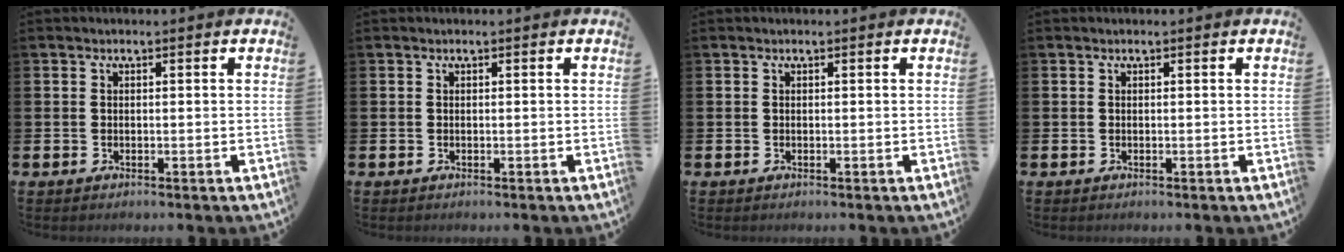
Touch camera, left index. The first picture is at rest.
{"total": 0.0}
{"total": 0.0}
{"total": 0.0}